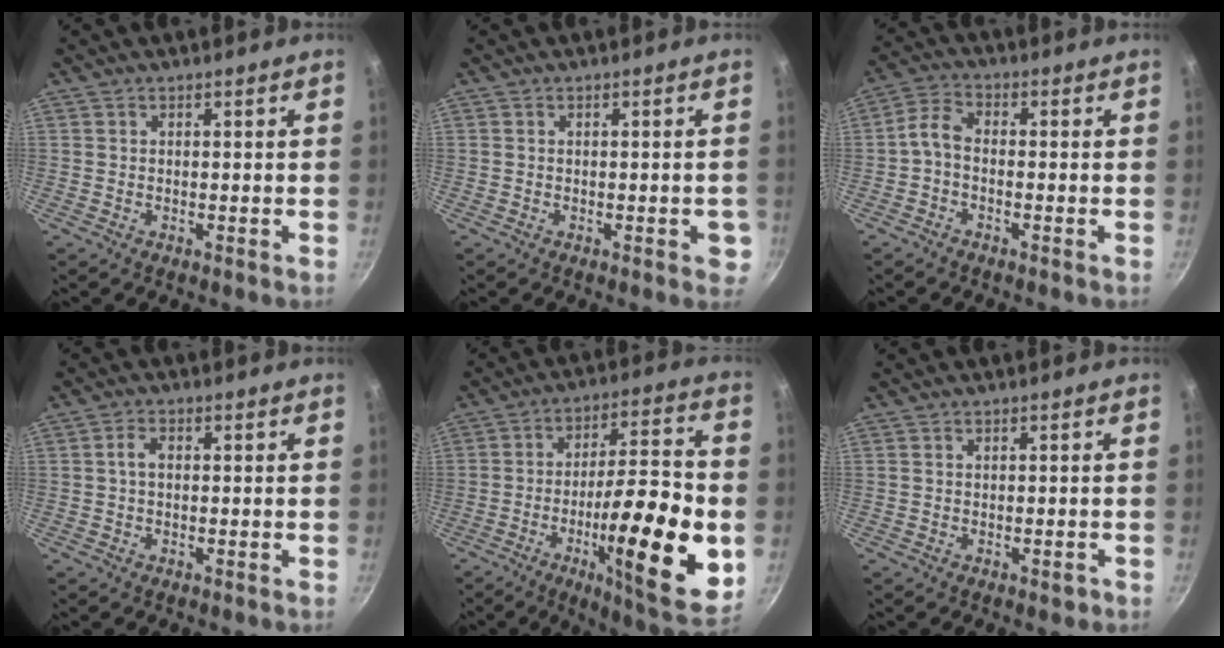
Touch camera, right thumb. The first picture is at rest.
{"total": 2.9, "force": [-0.9, 1.3, 2.5], "torque": [-0.013, 0.004, -0.011]}
{"total": 4.2, "force": [-1.3, 2.3, 3.2], "torque": [-0.076, 0.025, -0.038]}
{"total": 2.5, "force": [0.1, 1.6, 1.9], "torque": [-0.032, 0.008, -0.001]}
{"total": 25.2, "force": [-6.1, 6.7, 23.5], "torque": [-0.328, 0.019, -0.089]}
{"total": 1.1, "force": [-0.5, 0.6, 0.8], "torque": [-0.007, 0.005, -0.005]}